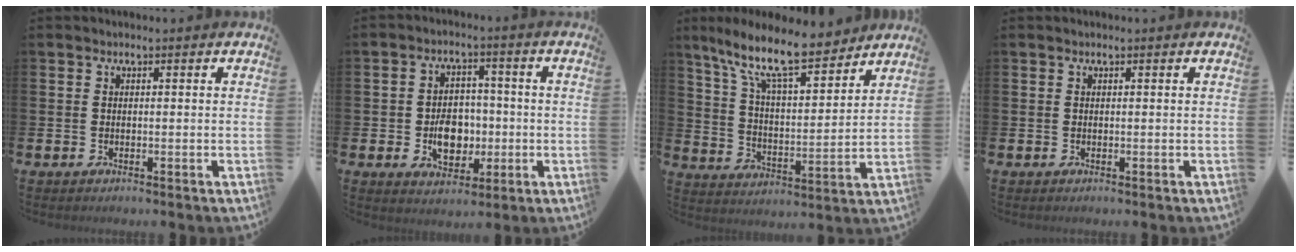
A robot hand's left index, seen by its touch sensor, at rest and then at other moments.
{"total": 6.0, "force": [-1.2, 4.4, 3.8], "torque": [-0.068, 0.010, -0.025]}
{"total": 12.5, "force": [10.2, 3.0, 6.4], "torque": [-0.145, -0.055, 0.176]}
{"total": 0.0}